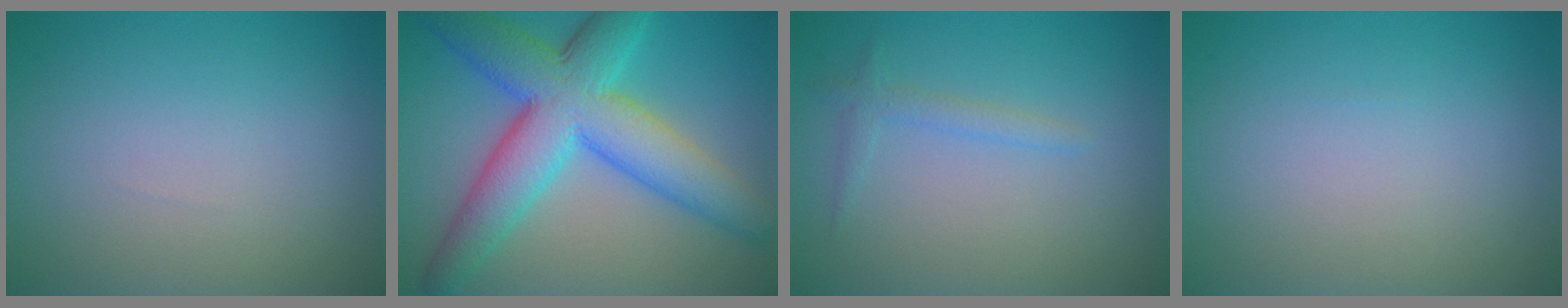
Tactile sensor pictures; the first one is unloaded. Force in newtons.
{"total": 10.1, "press": 10.1, "slide": 0.4}
{"total": 1.3, "press": 1.3, "slide": 0.1}
{"total": 0.0}